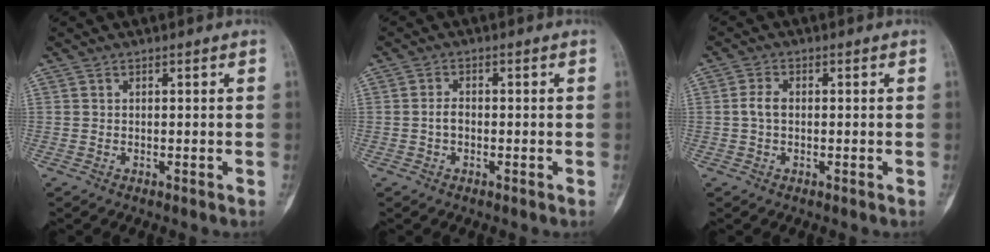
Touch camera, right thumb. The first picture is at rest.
{"total": 1.9, "force": [-0.5, 1.2, 1.3], "torque": [-0.021, 0.008, -0.012]}
{"total": 2.7, "force": [-0.1, 1.7, 2.1], "torque": [-0.043, 0.005, -0.005]}